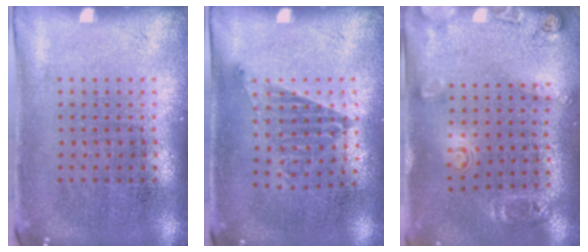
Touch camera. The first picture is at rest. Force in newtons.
{"total": 1.0, "press": 0.8, "slide": 0.7}
{"total": 1.8, "press": 1.2, "slide": 1.4}